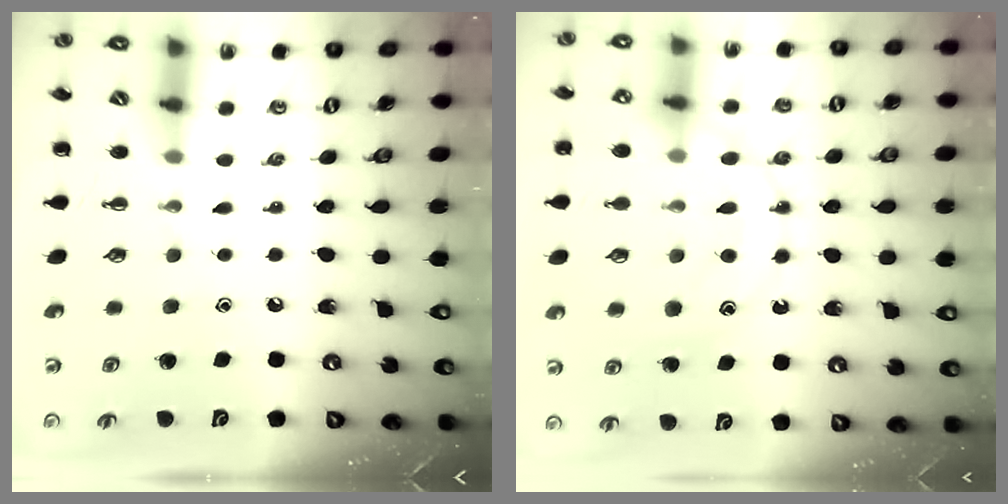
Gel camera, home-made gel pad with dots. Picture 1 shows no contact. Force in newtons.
{"total": 17.1, "press": 17.0, "slide": 1.1}